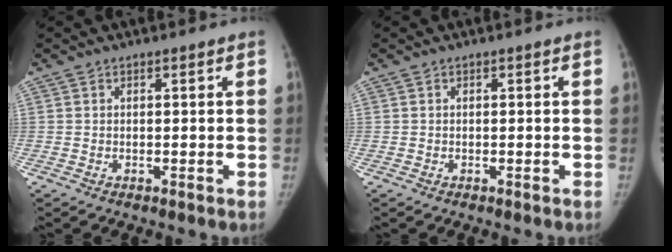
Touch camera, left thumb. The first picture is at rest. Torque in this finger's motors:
{"motor_torque": [0.18, 0.03, 0.10, 0.03, 0.06]}